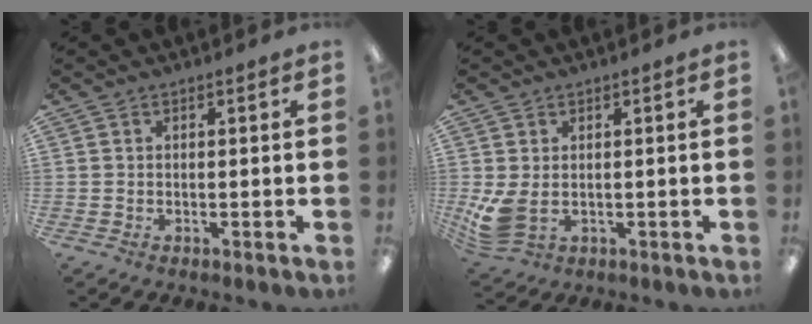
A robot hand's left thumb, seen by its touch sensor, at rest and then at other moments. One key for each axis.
{"total": 5.9, "fx": 0.2, "fy": 3.9, "fz": 4.5, "tx": -0.105, "ty": -0.010, "tz": 0.002}